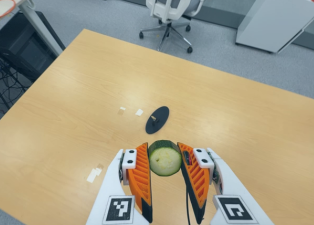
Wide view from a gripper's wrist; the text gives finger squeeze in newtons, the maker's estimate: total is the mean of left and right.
{"total": 11.3, "left": 12.6, "right": 10.1}